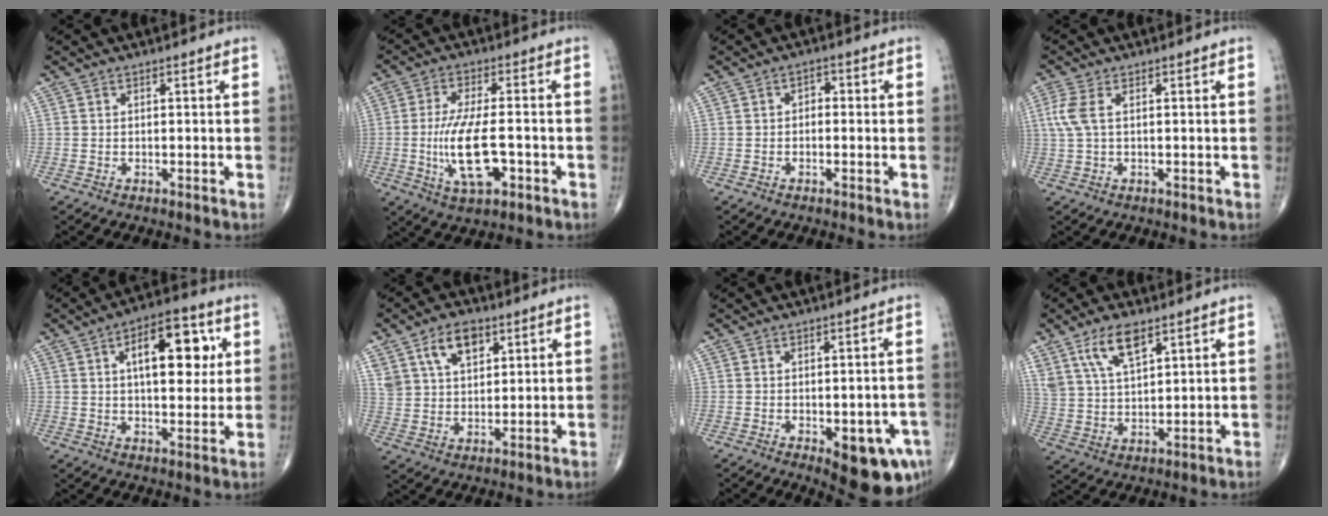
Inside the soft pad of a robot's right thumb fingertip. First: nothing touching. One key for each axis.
{"total": 11.2, "fx": -2.6, "fy": 4.2, "fz": 10.1, "tx": -0.194, "ty": 0.005, "tz": -0.040}
{"total": 2.0, "fx": -0.1, "fy": 1.4, "fz": 1.4, "tx": -0.009, "ty": 0.007, "tz": -0.008}
{"total": 4.0, "fx": 0.8, "fy": 1.6, "fz": 3.6, "tx": -0.112, "ty": 0.012, "tz": 0.020}
{"total": 14.4, "fx": 4.0, "fy": 7.0, "fz": 11.9, "tx": -0.141, "ty": 0.001, "tz": 0.056}
{"total": 9.7, "fx": 5.1, "fy": 5.8, "fz": 6.0, "tx": -0.091, "ty": -0.016, "tz": 0.097}
{"total": 11.5, "fx": -4.5, "fy": 4.8, "fz": 9.4, "tx": -0.094, "ty": 0.006, "tz": -0.046}
{"total": 9.1, "fx": 5.5, "fy": 3.6, "fz": 6.2, "tx": -0.115, "ty": -0.022, "tz": 0.114}